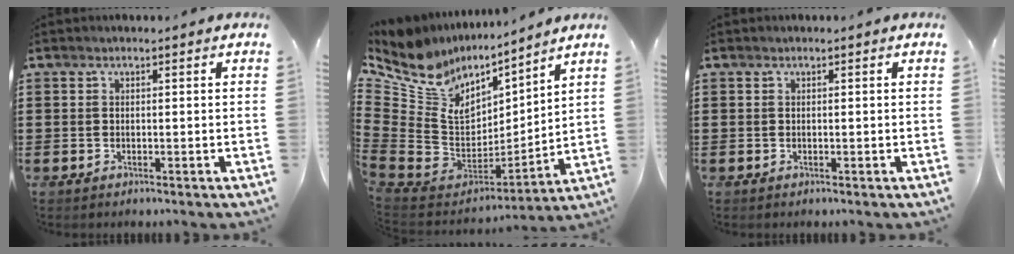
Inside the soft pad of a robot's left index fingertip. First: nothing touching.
{"total": 9.3, "force": [5.8, 6.6, 3.1], "torque": [-0.128, -0.064, 0.103]}
{"total": 0.0}